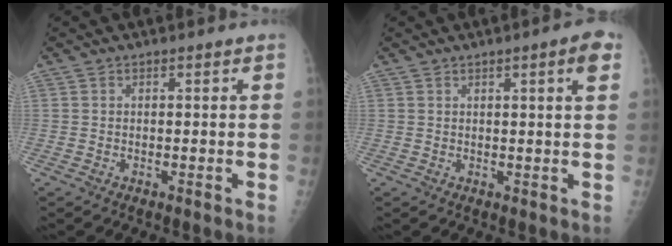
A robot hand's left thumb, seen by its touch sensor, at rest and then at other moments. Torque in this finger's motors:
{"motor_torque": [0.03, -0.03, -0.24, -0.20, 0.11]}